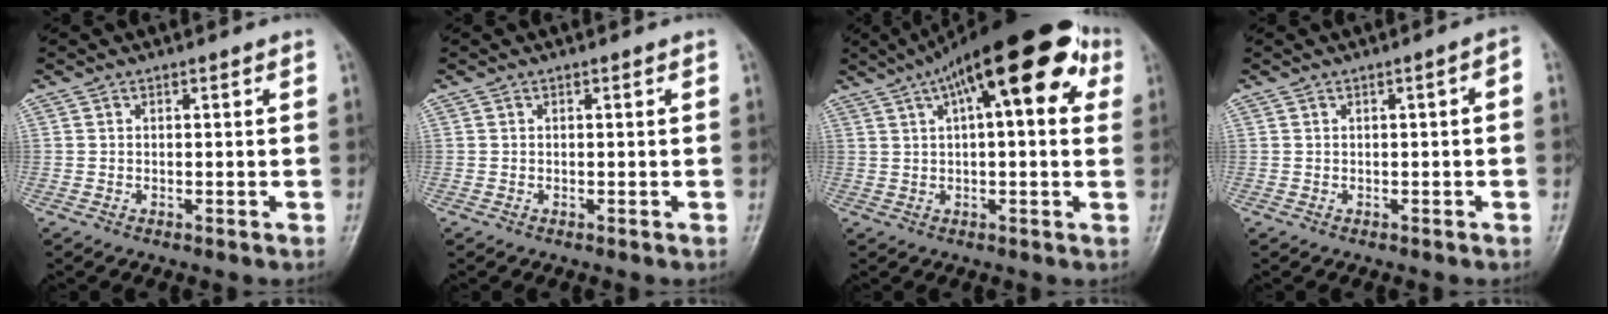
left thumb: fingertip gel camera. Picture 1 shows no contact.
{"total": 0.0}
{"total": 20.4, "force": [8.0, 7.2, 17.3], "torque": [-0.254, 0.038, 0.115]}
{"total": 2.1, "force": [-0.2, 0.6, 2.0], "torque": [-0.028, 0.016, -0.003]}